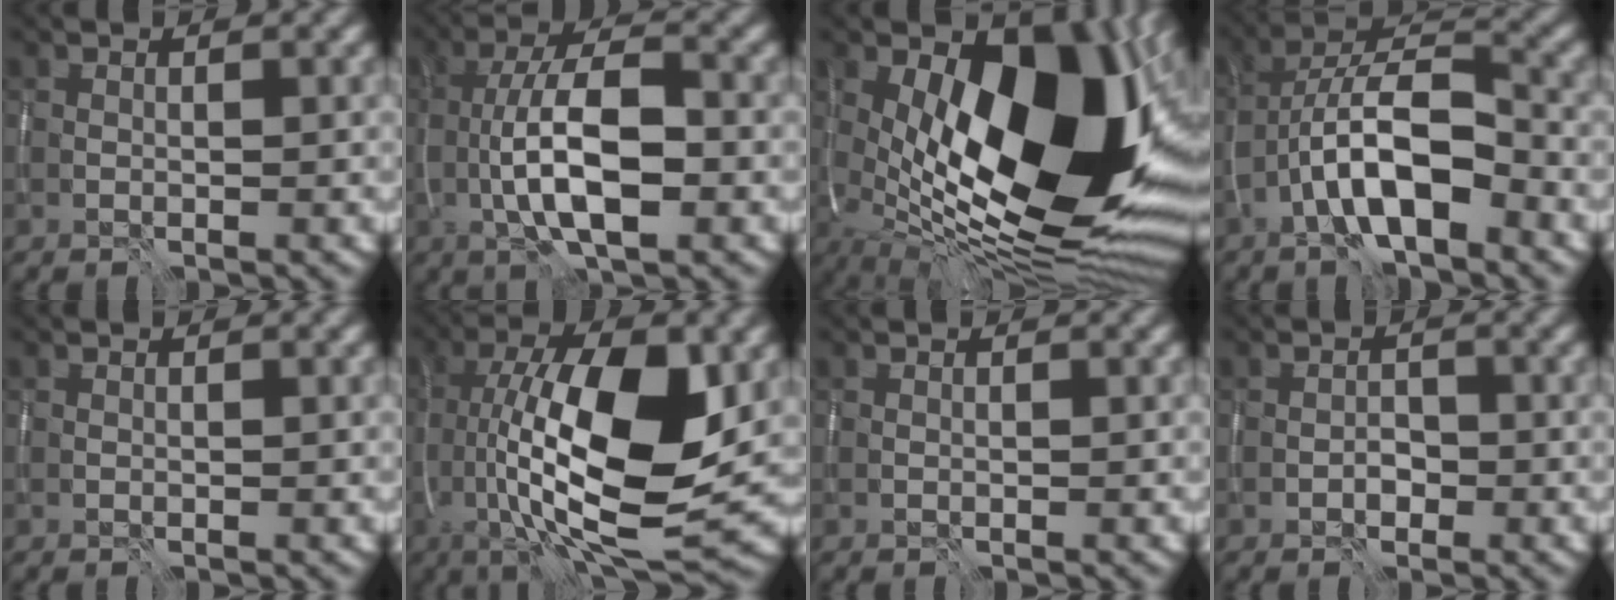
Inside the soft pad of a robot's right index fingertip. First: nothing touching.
{"total": 7.8, "force": [-1.6, 2.9, 7.1], "torque": [-0.128, 0.008, -0.032]}
{"total": 17.4, "force": [1.3, 9.2, 14.7], "torque": [-0.205, -0.013, 0.025]}
{"total": 7.9, "force": [-3.7, 2.7, 6.4], "torque": [-0.102, 0.020, -0.071]}
{"total": 0.0}
{"total": 13.9, "force": [-0.3, 5.0, 12.9], "torque": [-0.216, -0.001, -0.008]}
{"total": 0.0}
{"total": 1.5, "force": [-0.9, 1.0, 0.6], "torque": [-0.009, -0.001, -0.017]}